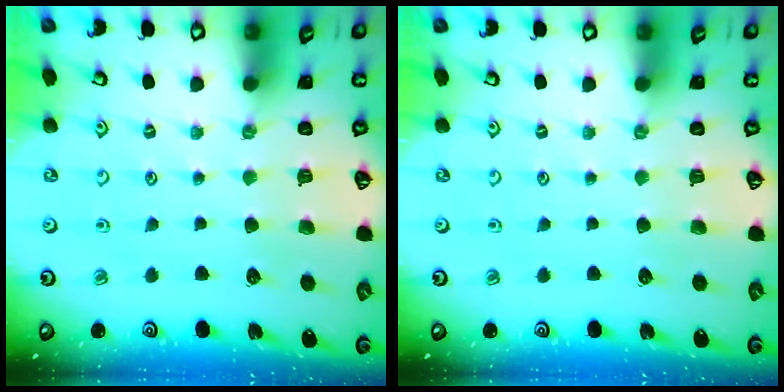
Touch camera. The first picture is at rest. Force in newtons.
{"total": 0.0}